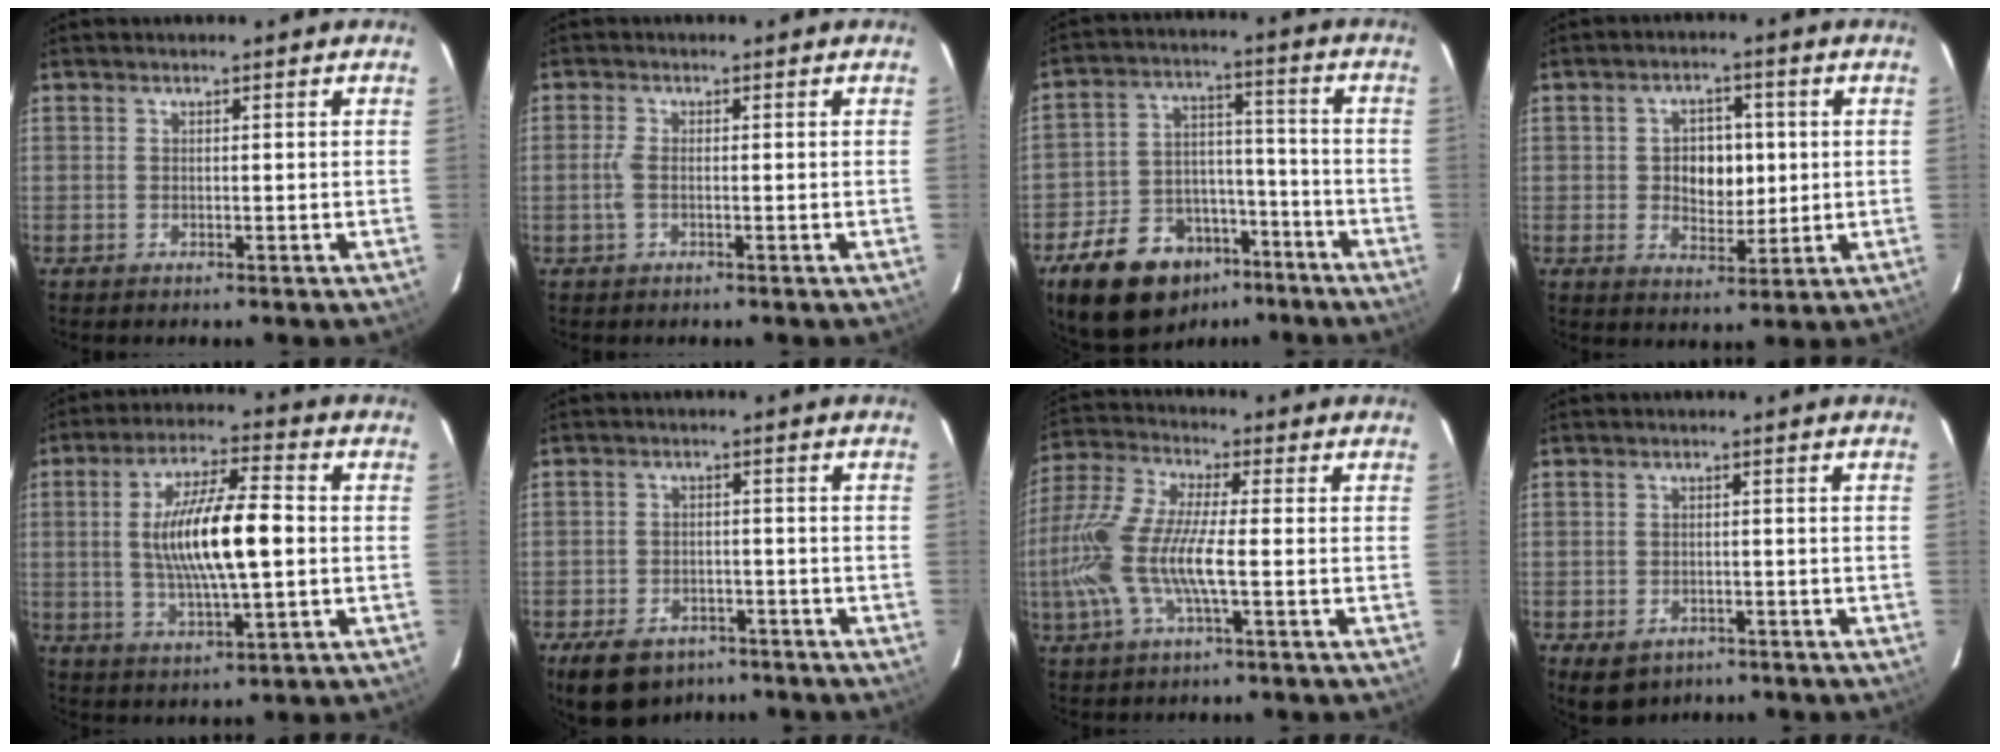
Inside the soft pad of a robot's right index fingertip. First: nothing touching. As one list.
[{"total": 2.3, "force": [-0.6, 1.0, 2.1], "torque": [-0.050, 0.001, -0.012]}, {"total": 17.9, "force": [-11.5, 11.1, 7.9], "torque": [-0.178, 0.036, -0.164]}, {"total": 7.2, "force": [0.4, 5.3, 4.9], "torque": [-0.086, 0.010, 0.013]}, {"total": 14.4, "force": [0.0, 3.5, 14.0], "torque": [-0.258, 0.003, 0.002]}, {"total": 11.3, "force": [-7.7, 6.7, 4.8], "torque": [-0.119, 0.005, -0.109]}, {"total": 15.5, "force": [-2.7, 3.4, 14.9], "torque": [-0.299, -0.006, -0.058]}, {"total": 5.7, "force": [-3.3, 4.0, 2.4], "torque": [-0.052, -0.006, -0.041]}]